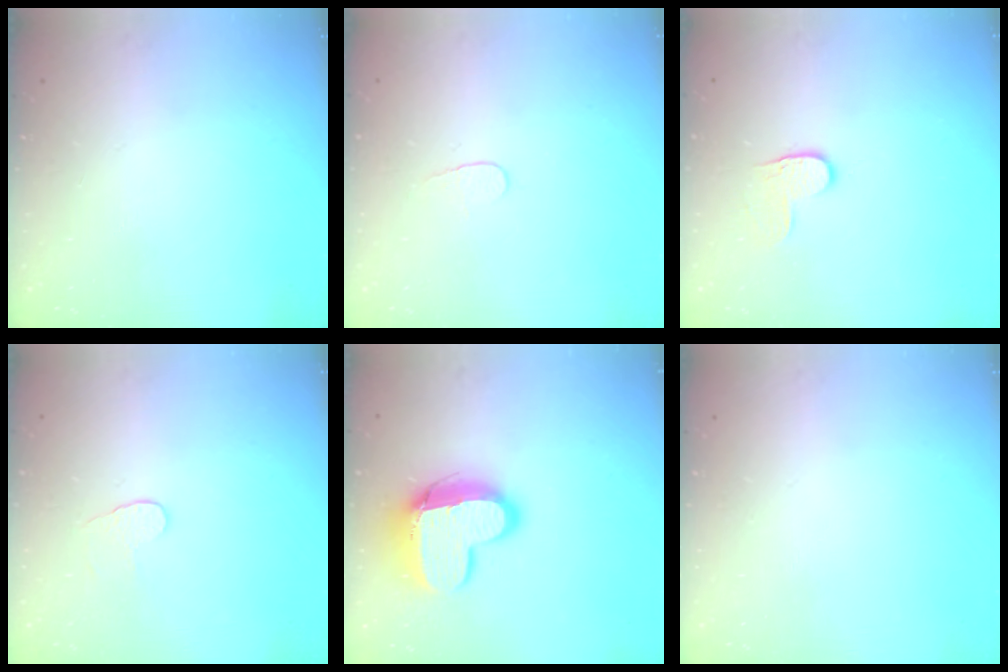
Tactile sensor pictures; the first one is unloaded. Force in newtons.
{"total": 3.5, "press": 3.4, "slide": 0.4}
{"total": 4.0, "press": 4.0, "slide": 0.5}
{"total": 3.1, "press": 3.1, "slide": 0.3}
{"total": 14.2, "press": 14.2, "slide": 1.1}
{"total": 0.0}